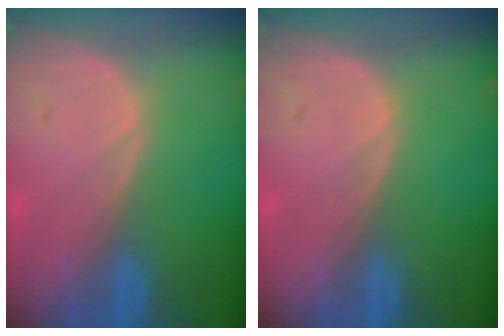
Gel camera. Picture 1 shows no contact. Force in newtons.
{"total": 0.0}